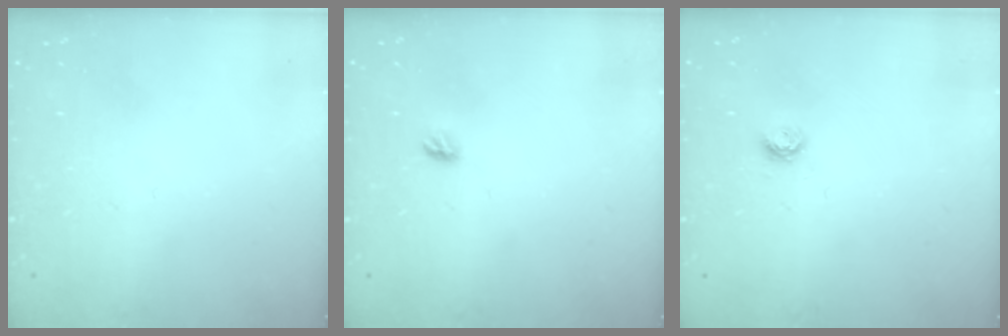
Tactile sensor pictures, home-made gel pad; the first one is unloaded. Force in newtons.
{"total": 5.1, "press": 5.1, "slide": 0.5}
{"total": 4.0, "press": 4.0, "slide": 0.5}